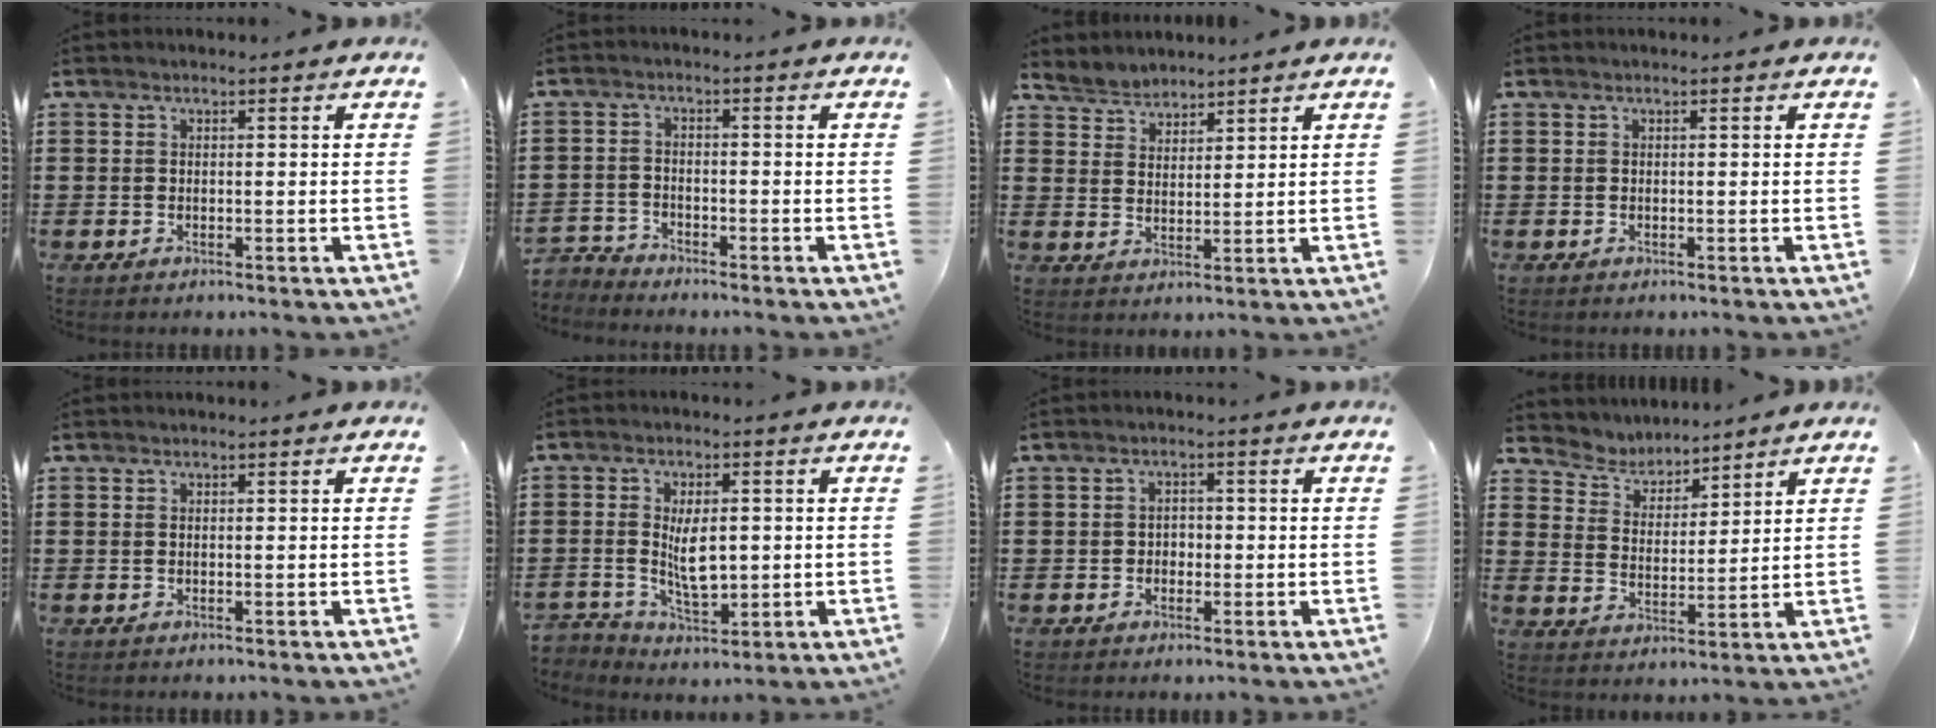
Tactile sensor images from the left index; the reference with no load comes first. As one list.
[{"total": 3.1, "force": [-3.1, 0.5, -0.2], "torque": [-0.018, -0.002, -0.070]}, {"total": 3.1, "force": [2.9, 0.9, -0.6], "torque": [-0.002, -0.006, 0.055]}, {"total": 0.0}, {"total": 0.0}, {"total": 5.3, "force": [-0.3, 3.2, 4.2], "torque": [-0.073, 0.006, -0.007]}, {"total": 1.6, "force": [-0.4, 1.4, 0.7], "torque": [-0.018, 0.005, -0.012]}, {"total": 4.4, "force": [4.2, 1.2, -0.4], "torque": [-0.019, -0.019, 0.072]}]